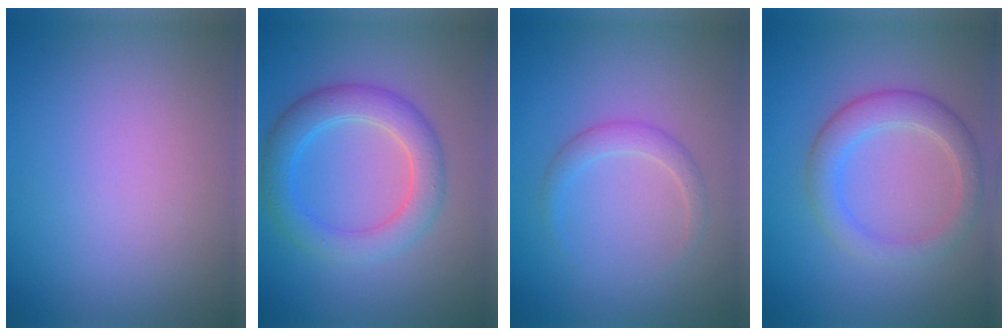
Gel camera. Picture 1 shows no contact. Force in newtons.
{"total": 4.6, "press": 4.6, "slide": 0.1}
{"total": 1.6, "press": 1.6, "slide": 0.1}
{"total": 3.7, "press": 3.7, "slide": 0.1}